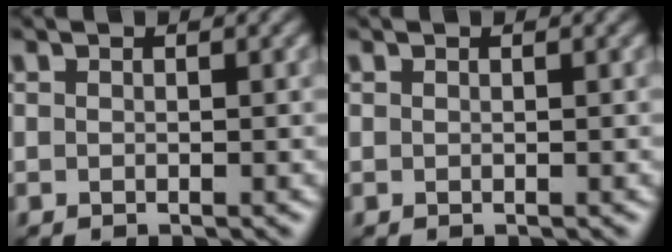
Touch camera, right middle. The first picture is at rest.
{"total": 0.0}